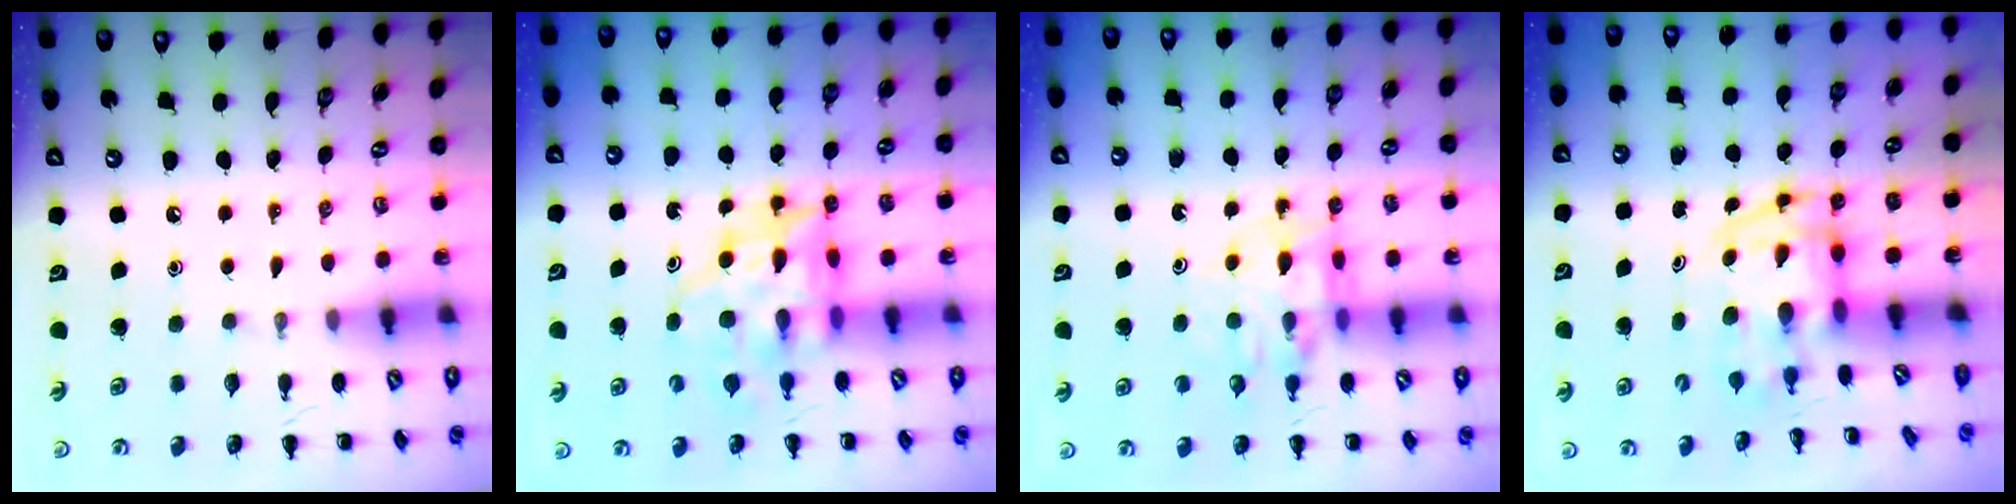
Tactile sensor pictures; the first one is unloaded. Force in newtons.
{"total": 10.4, "press": 10.0, "slide": 3.1}
{"total": 10.5, "press": 10.1, "slide": 2.8}
{"total": 3.8, "press": 3.7, "slide": 0.7}